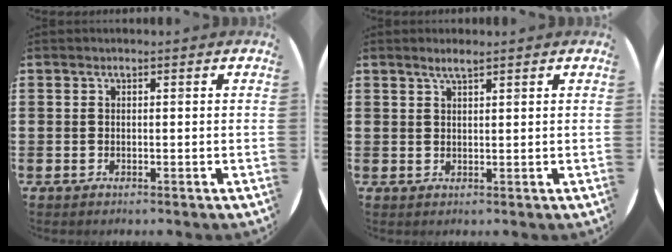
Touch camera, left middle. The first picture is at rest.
{"total": 2.0, "force": [1.6, 0.2, 1.2], "torque": [-0.025, 0.004, 0.027]}